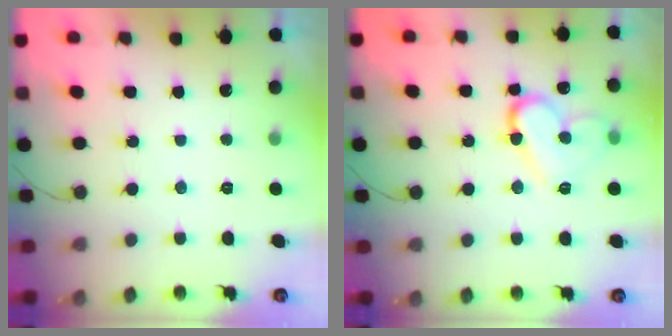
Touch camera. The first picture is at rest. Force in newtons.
{"total": 13.7, "press": 13.6, "slide": 1.7}